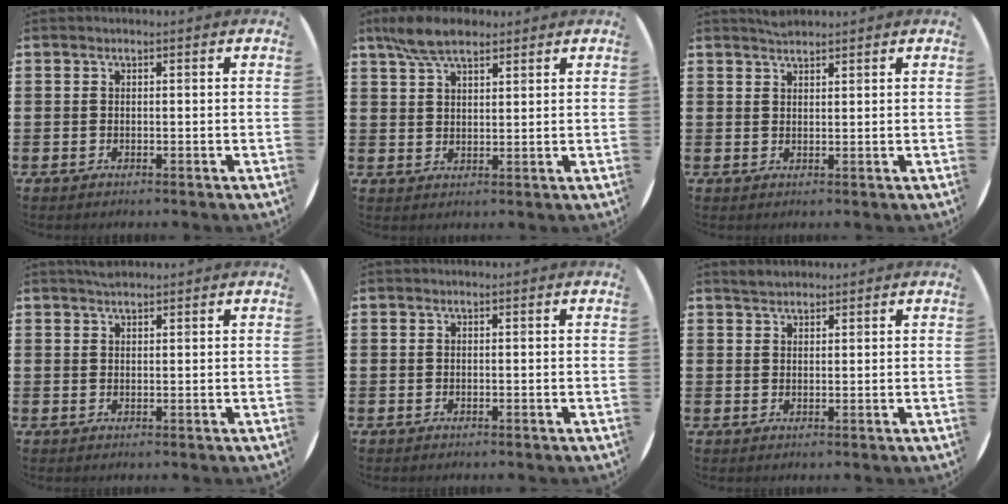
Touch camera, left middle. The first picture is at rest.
{"total": 6.3, "force": [5.1, 2.1, 3.1], "torque": [-0.074, -0.003, 0.096]}
{"total": 1.6, "force": [1.5, 0.2, 0.2], "torque": [-0.006, 0.001, 0.030]}
{"total": 1.4, "force": [1.4, 0.3, 0.4], "torque": [-0.009, 0.001, 0.026]}
{"total": 0.0}
{"total": 1.7, "force": [1.6, 0.4, 0.1], "torque": [0.003, 0.000, 0.030]}